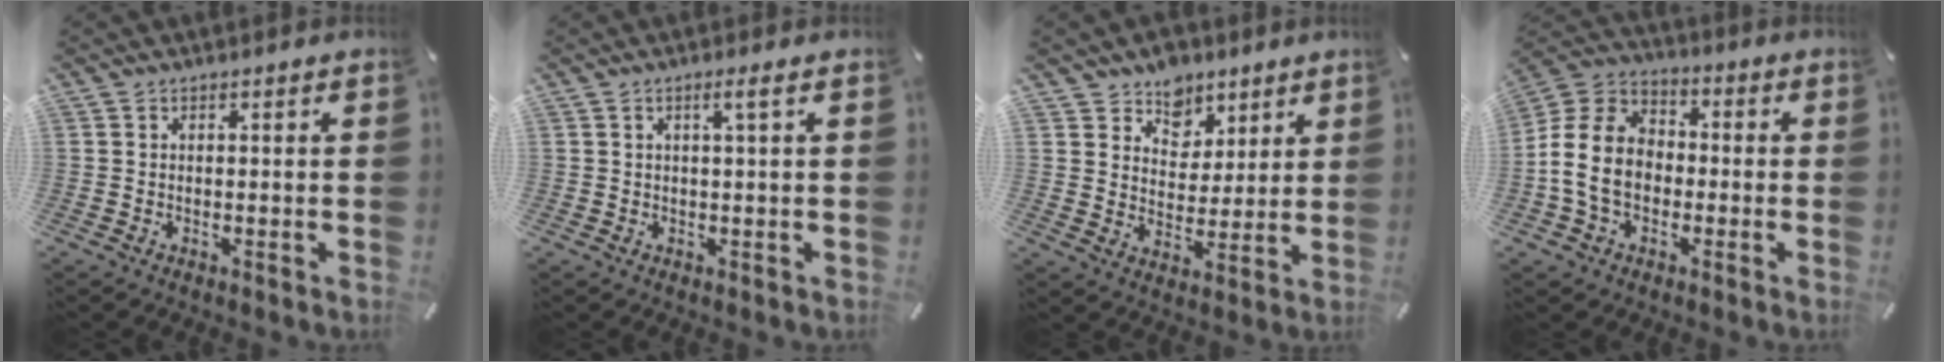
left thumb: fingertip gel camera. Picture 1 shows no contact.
{"total": 2.5, "force": [0.9, 0.2, 2.4], "torque": [-0.046, 0.001, 0.013]}
{"total": 8.3, "force": [5.4, 6.3, 0.0], "torque": [-0.001, -0.050, 0.100]}
{"total": 11.9, "force": [-2.6, 9.4, 6.8], "torque": [-0.160, 0.026, -0.046]}